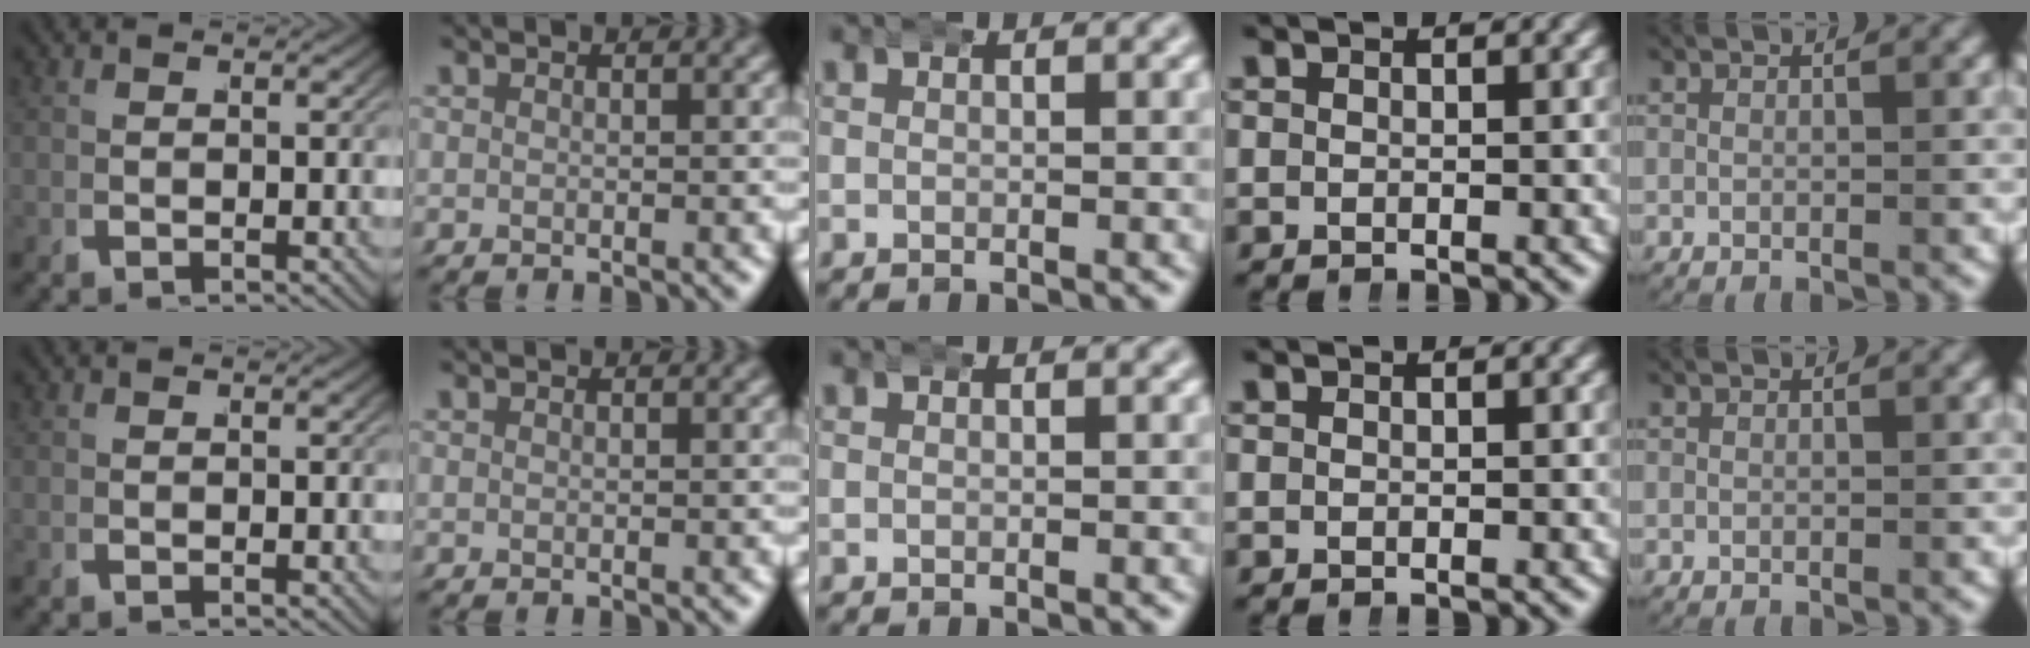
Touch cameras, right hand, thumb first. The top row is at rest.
{}